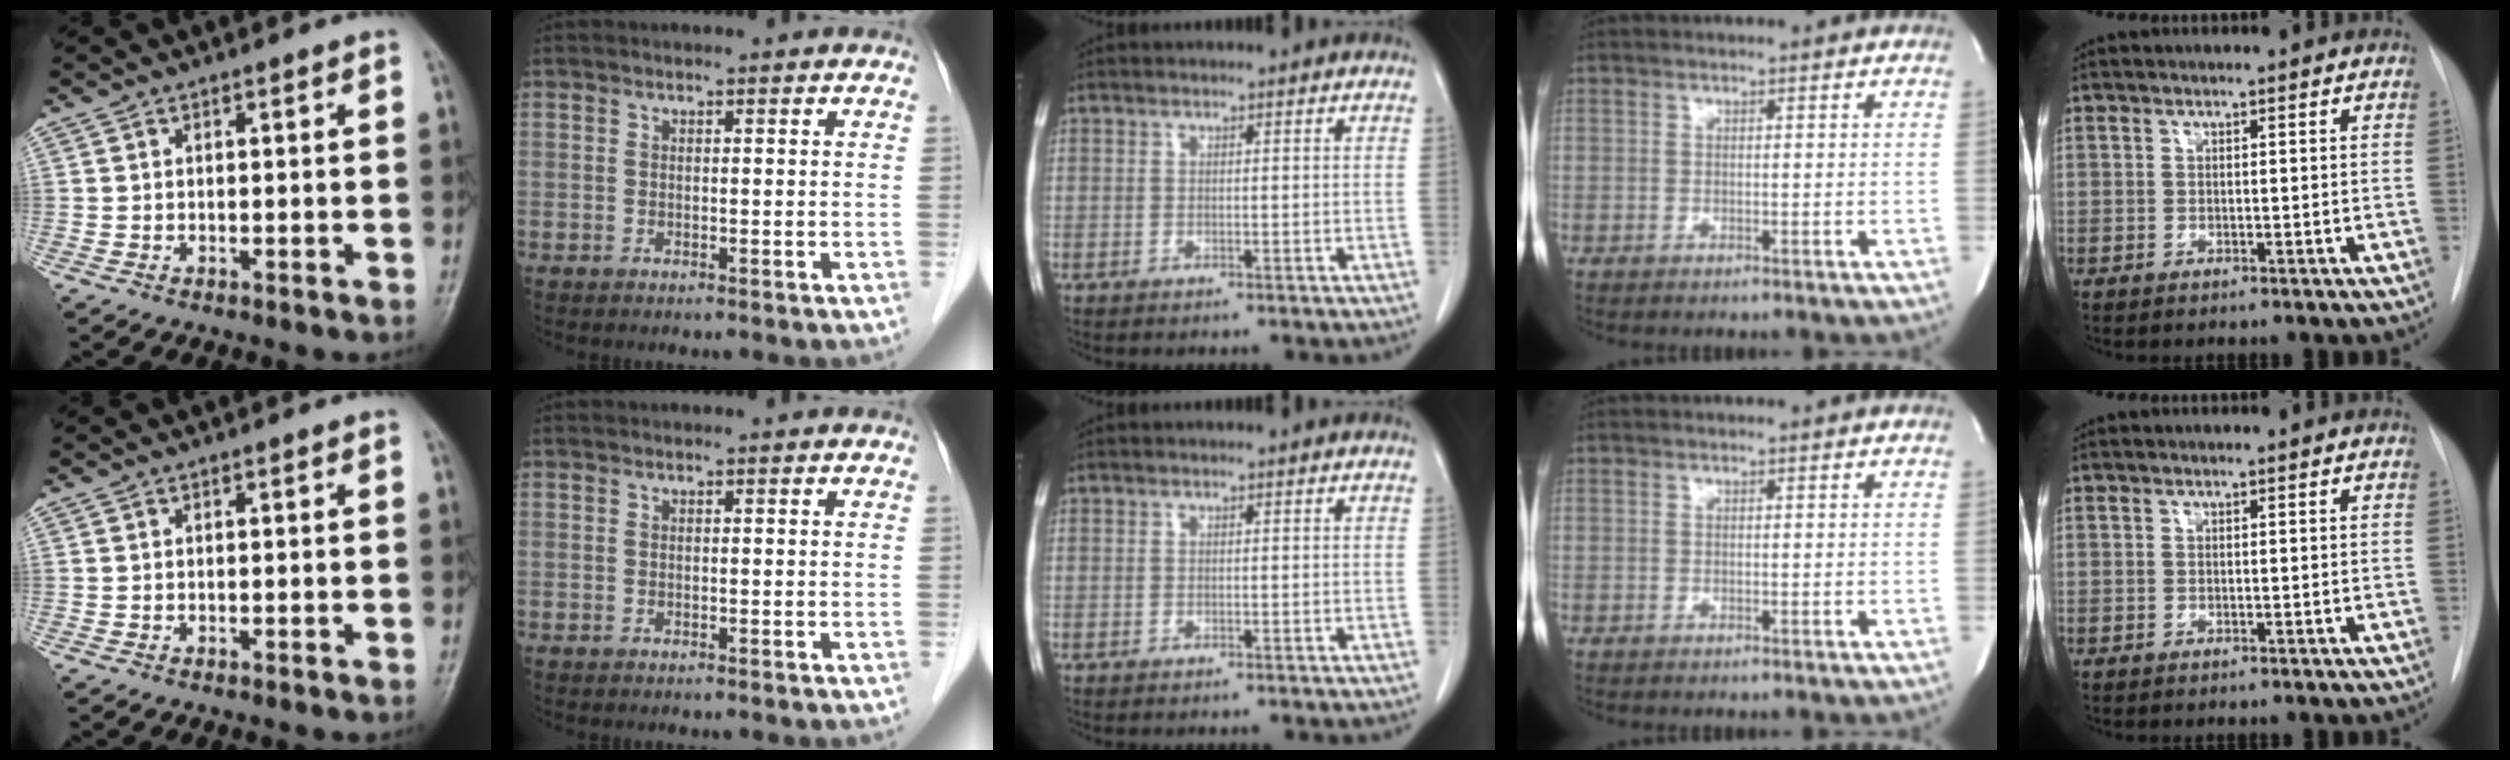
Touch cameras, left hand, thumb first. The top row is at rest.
{}